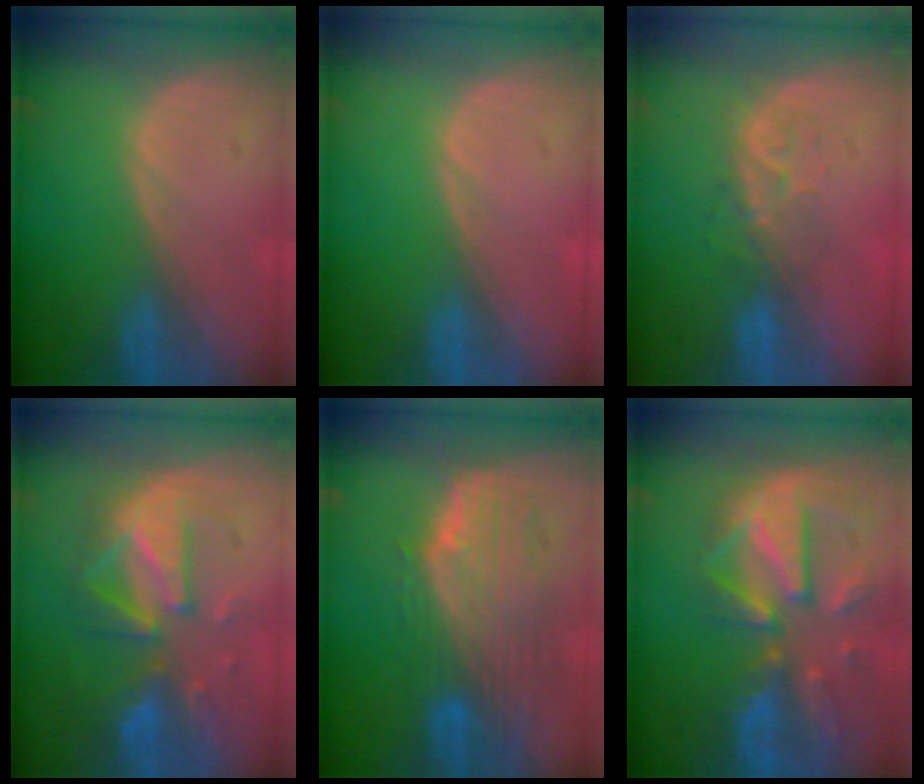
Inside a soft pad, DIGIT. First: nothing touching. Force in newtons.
{"total": 0.0}
{"total": 4.1, "press": 4.0, "slide": 1.2}
{"total": 9.4, "press": 9.0, "slide": 2.5}
{"total": 10.0, "press": 8.8, "slide": 4.7}
{"total": 12.1, "press": 10.5, "slide": 6.2}